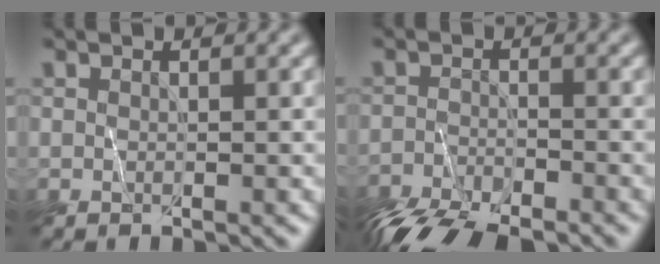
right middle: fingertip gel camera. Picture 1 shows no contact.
{"total": 6.1, "force": [-5.6, 1.1, 2.2], "torque": [-0.035, -0.027, -0.110]}